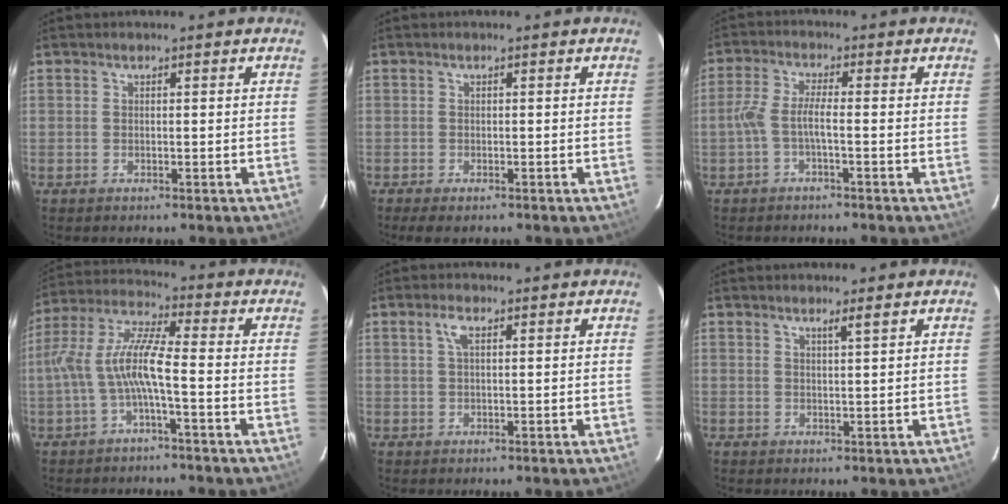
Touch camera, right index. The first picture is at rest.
{"total": 2.7, "force": [-2.0, 1.0, 1.5], "torque": [-0.031, -0.013, -0.033]}
{"total": 3.7, "force": [-1.5, 0.2, 3.4], "torque": [-0.080, 0.007, -0.030]}
{"total": 8.9, "force": [-2.7, 1.2, 8.4], "torque": [-0.190, 0.012, -0.048]}
{"total": 2.3, "force": [0.9, 0.9, 1.9], "torque": [-0.040, 0.006, 0.018]}
{"total": 1.5, "force": [1.0, -0.3, 1.0], "torque": [-0.016, -0.001, 0.017]}